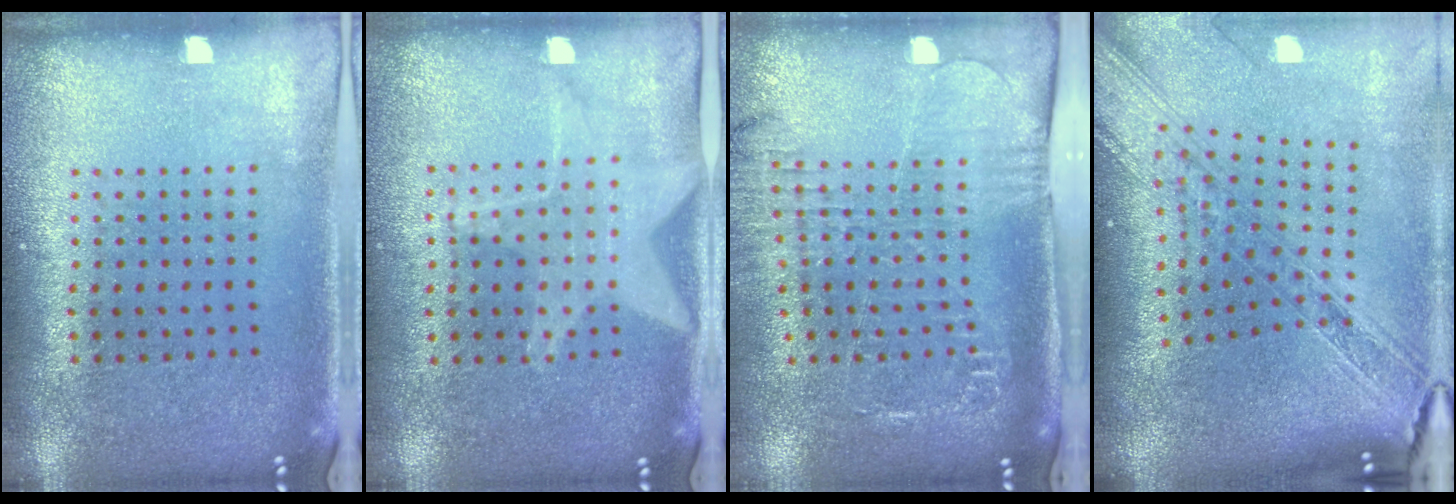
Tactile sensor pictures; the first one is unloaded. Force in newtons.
{"total": 1.6, "press": 1.5, "slide": 0.6}
{"total": 1.9, "press": 1.8, "slide": 0.8}
{"total": 2.8, "press": 2.2, "slide": 1.7}